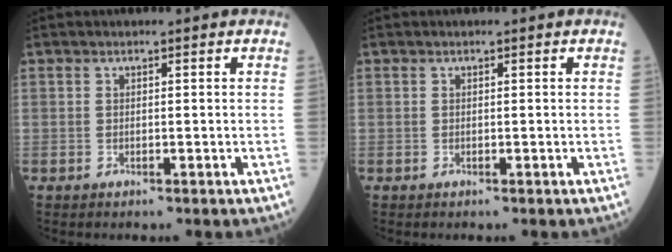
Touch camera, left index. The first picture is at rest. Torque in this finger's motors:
{"motor_torque": [0.00, 0.00, 0.02, 0.00]}